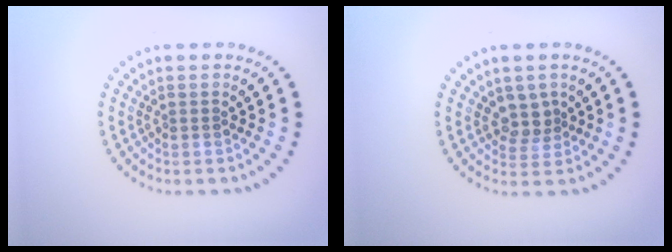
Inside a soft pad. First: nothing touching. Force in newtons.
{"total": 2.0, "press": 1.6, "slide": 1.3}